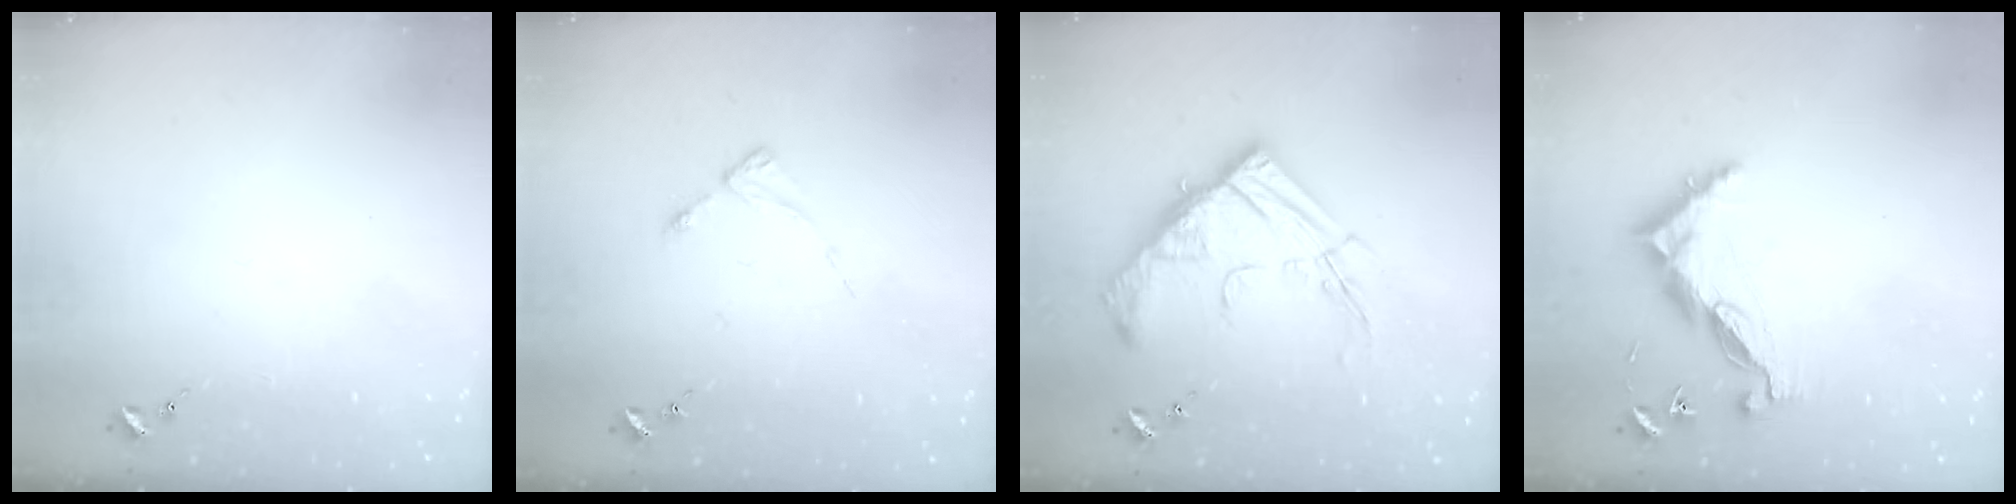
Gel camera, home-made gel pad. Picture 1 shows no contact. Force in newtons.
{"total": 2.9, "press": 2.8, "slide": 0.4}
{"total": 18.4, "press": 18.3, "slide": 2.0}
{"total": 9.0, "press": 9.0, "slide": 0.8}